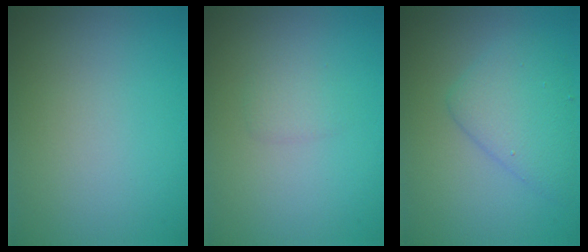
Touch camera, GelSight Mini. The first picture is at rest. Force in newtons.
{"total": 1.2, "press": 1.2, "slide": 0.1}
{"total": 3.8, "press": 3.8, "slide": 0.2}